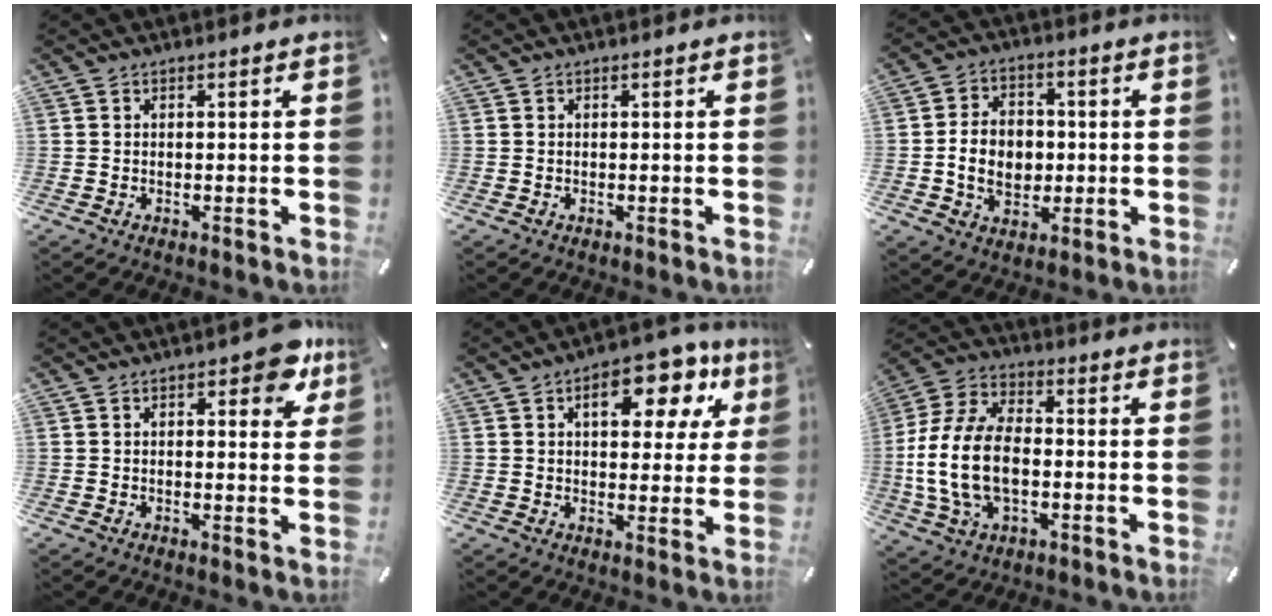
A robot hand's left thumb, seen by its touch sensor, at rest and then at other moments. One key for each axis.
{"total": 0.0}
{"total": 9.6, "fx": -0.7, "fy": 7.7, "fz": 5.7, "tx": -0.122, "ty": 0.009, "tz": -0.013}
{"total": 7.5, "fx": 4.0, "fy": 3.3, "fz": 5.4, "tx": -0.057, "ty": -0.018, "tz": 0.062}
{"total": 14.0, "fx": 6.3, "fy": 7.6, "fz": 9.9, "tx": -0.119, "ty": -0.022, "tz": 0.099}
{"total": 16.1, "fx": -2.7, "fy": 10.5, "fz": 11.9, "tx": -0.267, "ty": 0.006, "tz": -0.051}